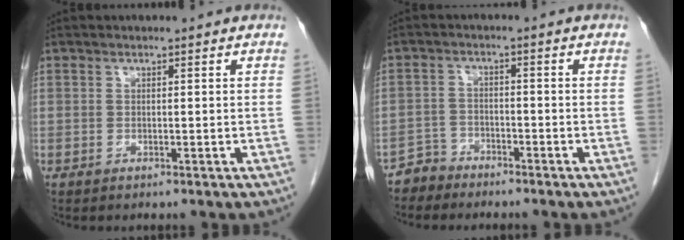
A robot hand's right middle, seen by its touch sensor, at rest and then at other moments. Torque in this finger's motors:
{"motor_torque": [0.42, -0.50, 0.10, 0.00]}